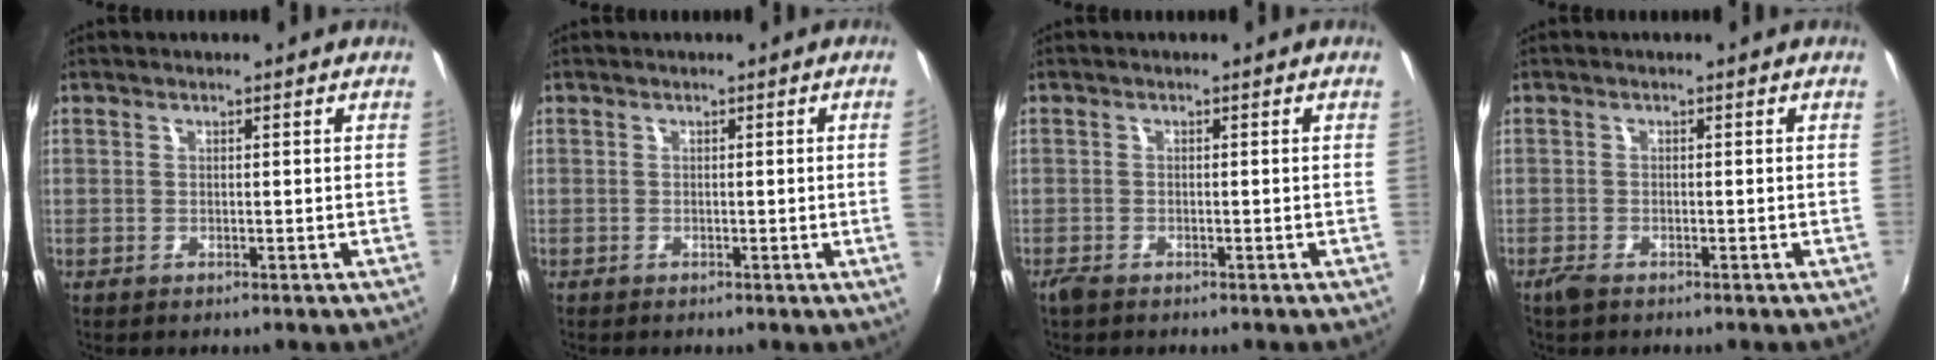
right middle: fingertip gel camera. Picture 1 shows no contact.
{"total": 2.1, "force": [0.0, -1.3, 1.6], "torque": [-0.016, -0.015, 0.003]}
{"total": 1.6, "force": [-1.3, 0.6, 0.7], "torque": [-0.017, -0.005, -0.027]}
{"total": 2.0, "force": [-1.6, 0.7, 1.0], "torque": [-0.025, -0.006, -0.032]}